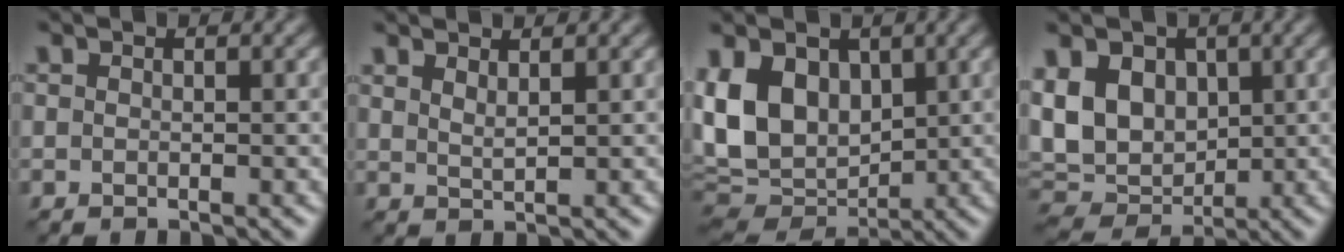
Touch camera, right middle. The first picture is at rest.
{"total": 1.5, "force": [1.2, 0.3, 0.8], "torque": [-0.013, -0.001, 0.021]}
{"total": 10.2, "force": [2.2, 7.3, 6.8], "torque": [-0.152, 0.003, 0.036]}
{"total": 9.2, "force": [1.9, 6.9, 5.8], "torque": [-0.127, 0.013, 0.032]}